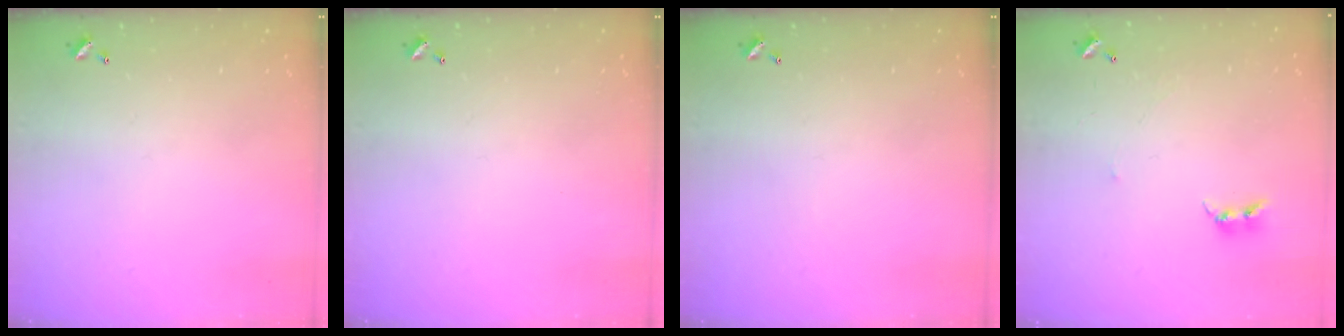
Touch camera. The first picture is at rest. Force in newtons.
{"total": 0.0}
{"total": 0.0}
{"total": 2.4, "press": 2.4, "slide": 0.2}